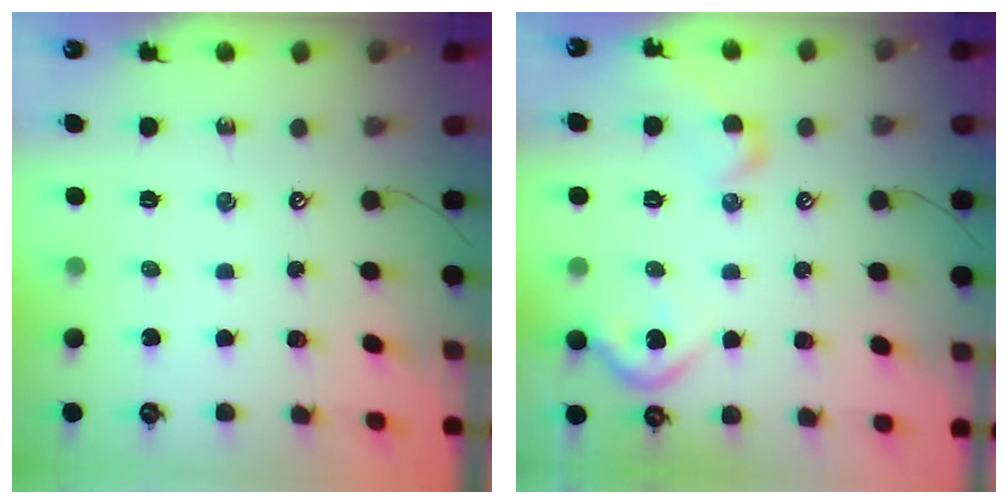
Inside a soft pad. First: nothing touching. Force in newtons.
{"total": 7.8, "press": 7.7, "slide": 1.0}